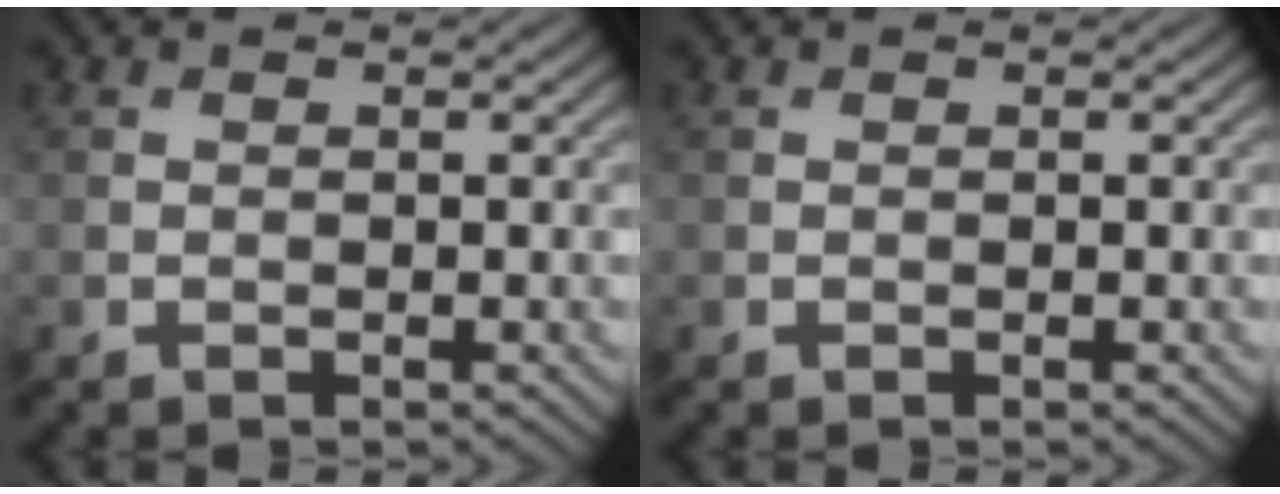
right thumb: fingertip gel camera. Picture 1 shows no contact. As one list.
[{"total": 0.0}]